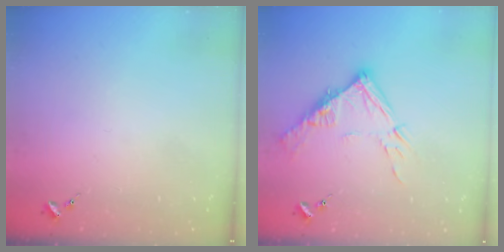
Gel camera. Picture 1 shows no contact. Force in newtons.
{"total": 13.2, "press": 13.2, "slide": 1.2}